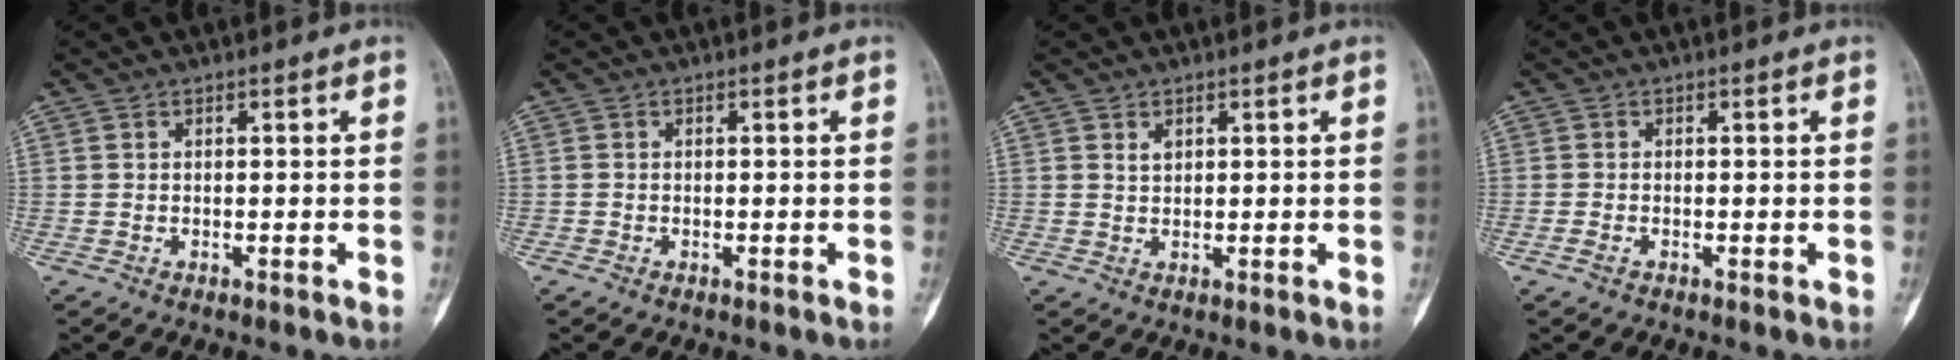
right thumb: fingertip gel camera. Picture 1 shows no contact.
{"total": 0.0}
{"total": 1.4, "force": [0.8, 1.0, 0.8], "torque": [-0.008, -0.005, 0.016]}
{"total": 1.2, "force": [-0.6, 0.7, 0.7], "torque": [-0.014, 0.001, -0.013]}